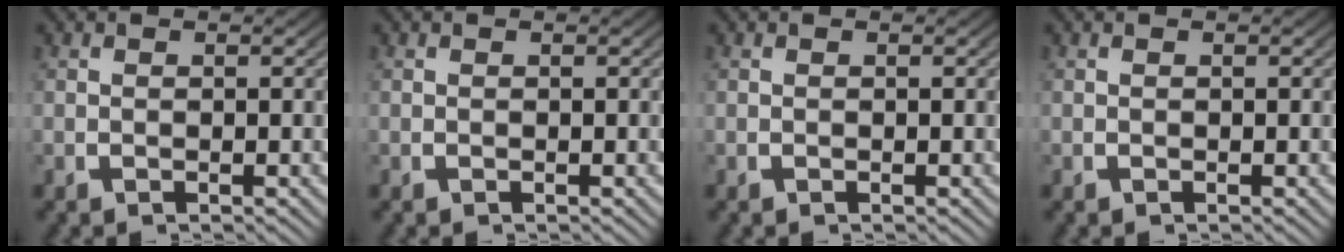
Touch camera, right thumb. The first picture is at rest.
{"total": 0.0}
{"total": 0.0}
{"total": 0.0}